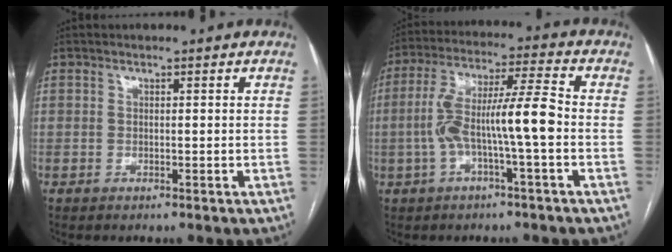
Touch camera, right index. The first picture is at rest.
{"total": 11.0, "force": [-1.9, 0.6, 10.8], "torque": [-0.208, 0.030, -0.037]}